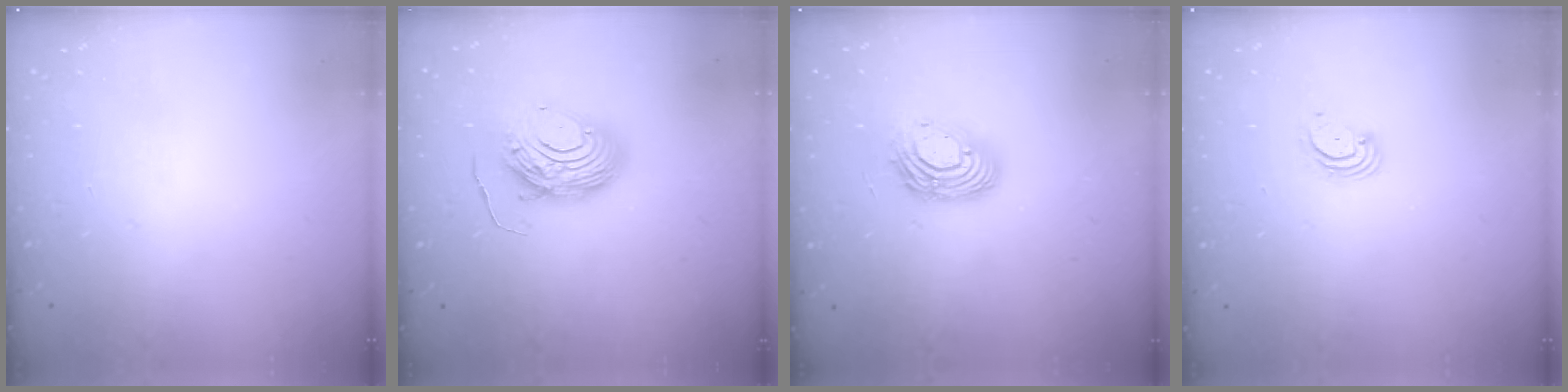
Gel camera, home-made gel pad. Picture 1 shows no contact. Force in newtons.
{"total": 11.1, "press": 11.0, "slide": 1.0}
{"total": 12.4, "press": 12.4, "slide": 1.0}
{"total": 3.1, "press": 3.1, "slide": 0.3}